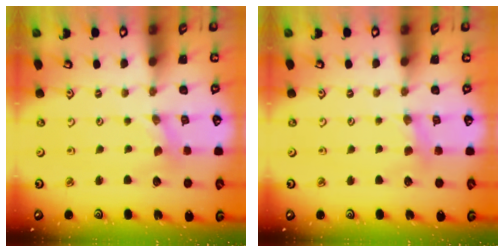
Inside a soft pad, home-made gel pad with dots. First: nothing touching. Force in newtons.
{"total": 3.8, "press": 3.8, "slide": 0.6}